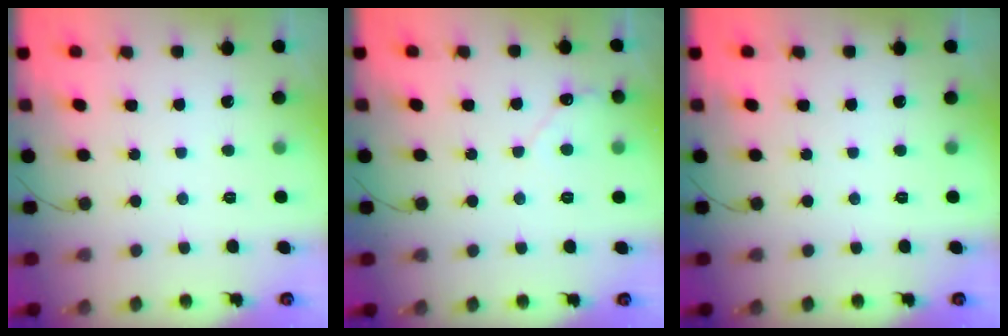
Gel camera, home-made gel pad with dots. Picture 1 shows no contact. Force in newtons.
{"total": 4.4, "press": 4.4, "slide": 0.4}
{"total": 0.0}